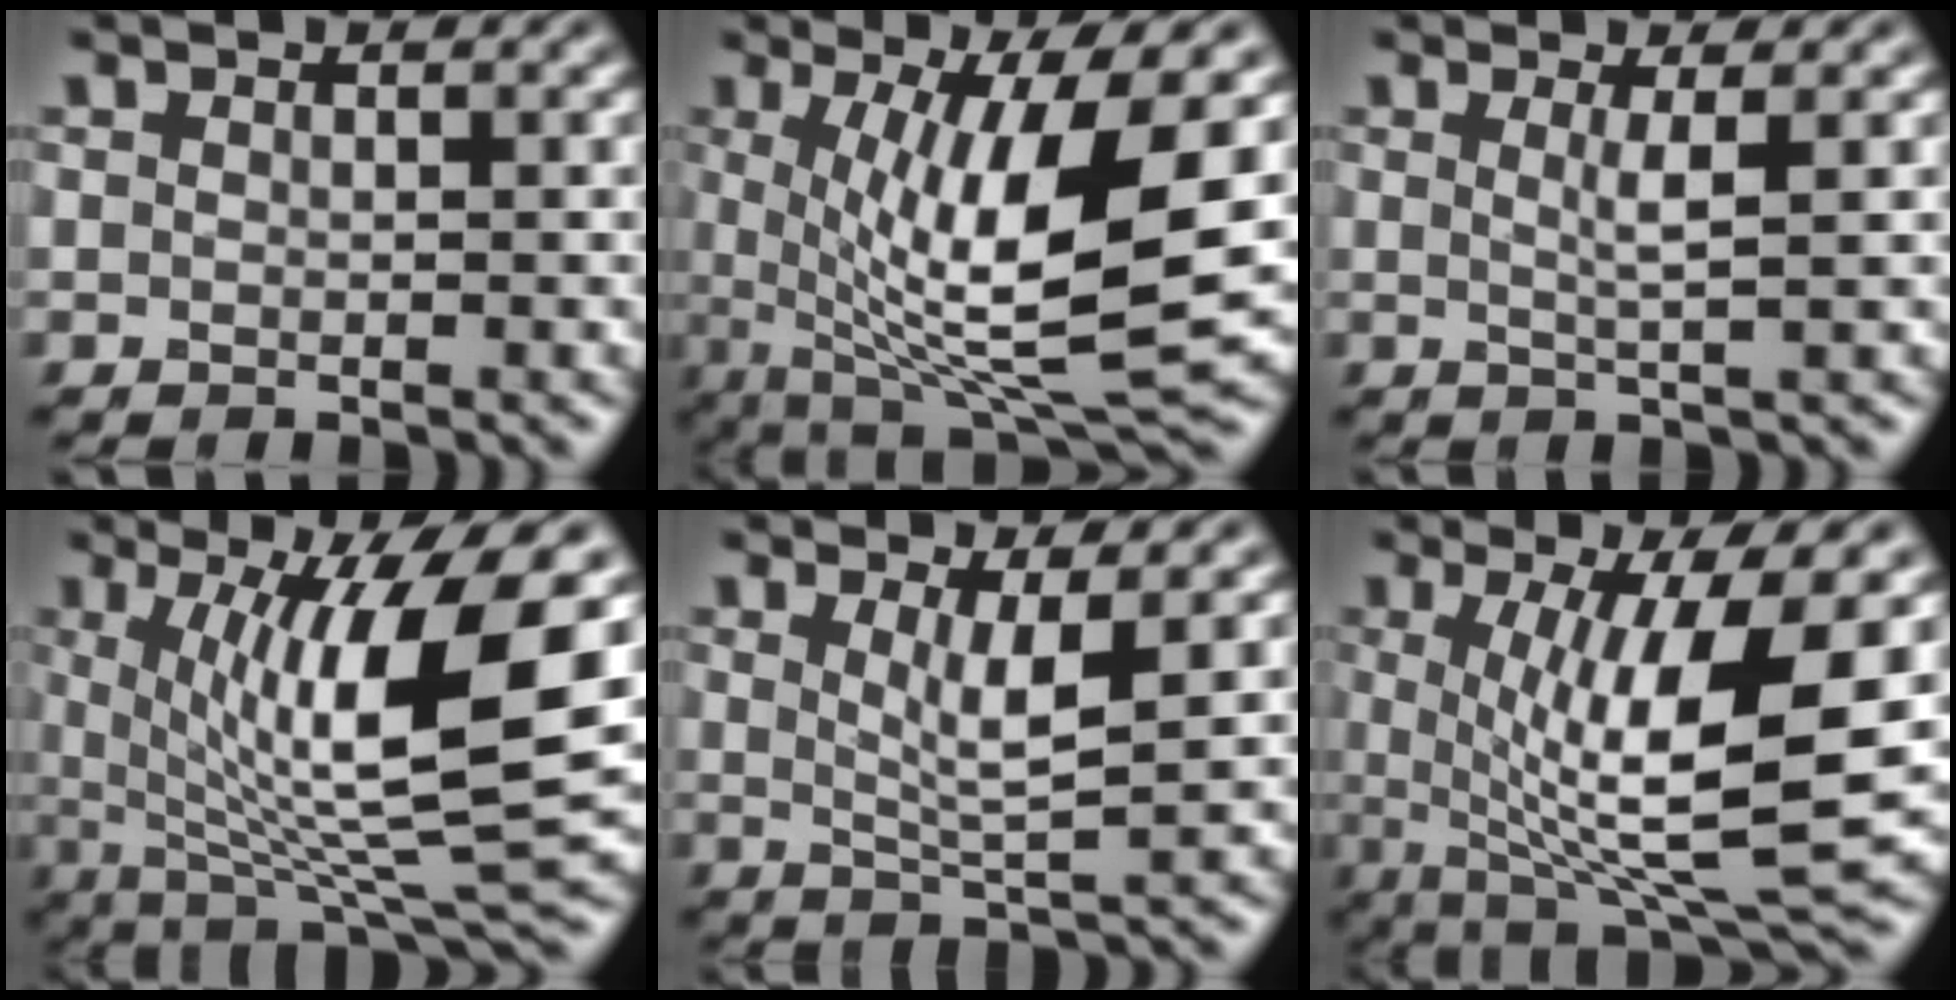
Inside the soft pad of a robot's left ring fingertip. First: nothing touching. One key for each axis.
{"total": 11.5, "fx": 0.5, "fy": 2.8, "fz": 11.2, "tx": -0.185, "ty": -0.015, "tz": 0.015}
{"total": 2.0, "fx": 0.5, "fy": 0.4, "fz": 1.9, "tx": -0.035, "ty": -0.003, "tz": 0.002}
{"total": 12.4, "fx": 1.9, "fy": 2.9, "fz": 11.9, "tx": -0.194, "ty": -0.010, "tz": 0.040}
{"total": 3.6, "fx": 0.9, "fy": 0.7, "fz": 3.4, "tx": -0.060, "ty": -0.009, "tz": 0.019}
{"total": 11.4, "fx": 0.6, "fy": 2.7, "fz": 11.1, "tx": -0.175, "ty": -0.012, "tz": 0.015}